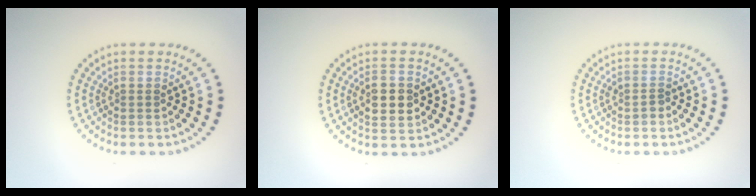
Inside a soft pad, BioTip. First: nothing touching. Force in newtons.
{"total": 3.0, "press": 3.0, "slide": 0.1}
{"total": 0.7, "press": 0.6, "slide": 0.3}